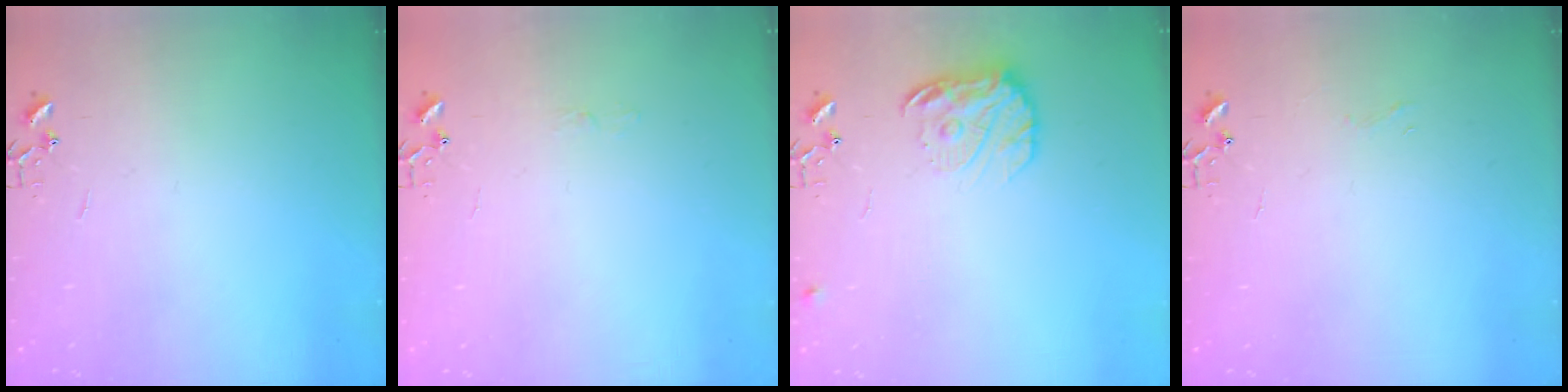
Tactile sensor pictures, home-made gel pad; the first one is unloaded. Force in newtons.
{"total": 3.6, "press": 3.6, "slide": 0.4}
{"total": 12.7, "press": 12.6, "slide": 0.7}
{"total": 3.3, "press": 3.3, "slide": 0.3}